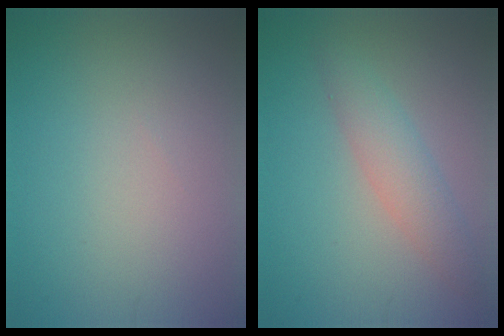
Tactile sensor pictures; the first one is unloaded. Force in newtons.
{"total": 2.8, "press": 2.8, "slide": 0.0}